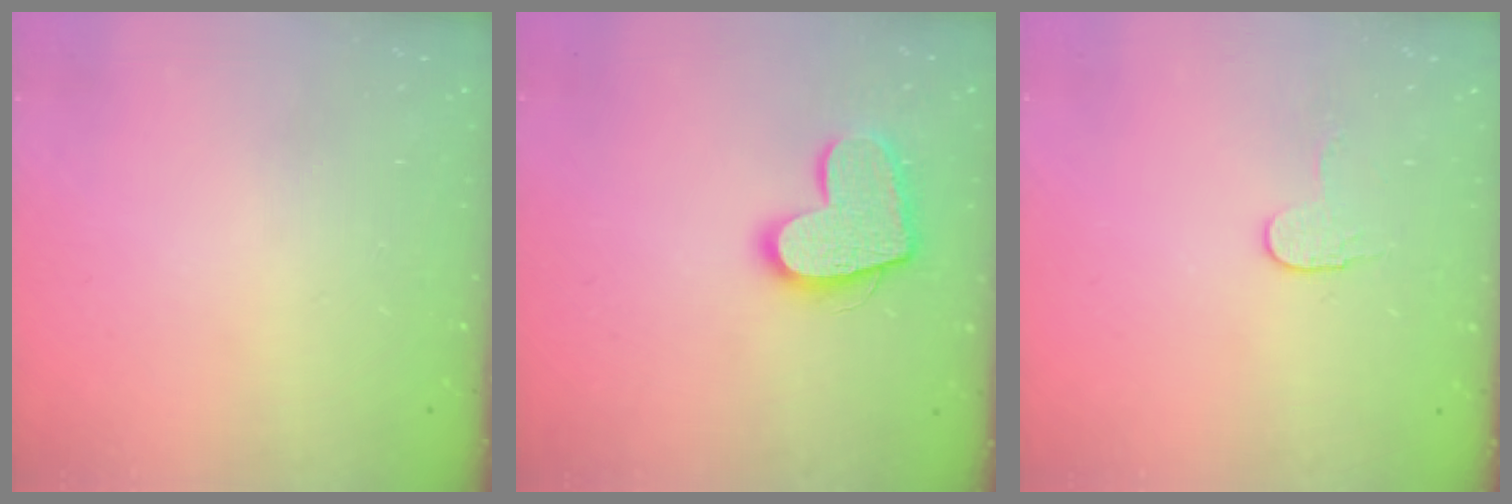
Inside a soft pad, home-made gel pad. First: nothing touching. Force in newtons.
{"total": 14.3, "press": 14.3, "slide": 1.1}
{"total": 3.8, "press": 3.8, "slide": 0.3}